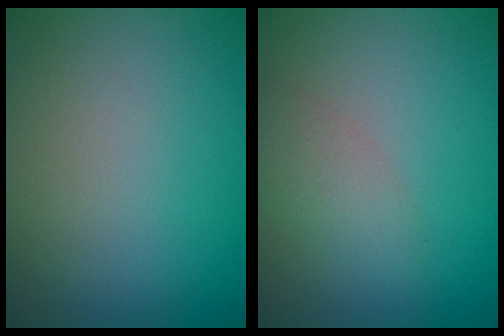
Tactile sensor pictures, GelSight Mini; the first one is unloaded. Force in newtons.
{"total": 2.2, "press": 2.2, "slide": 0.1}